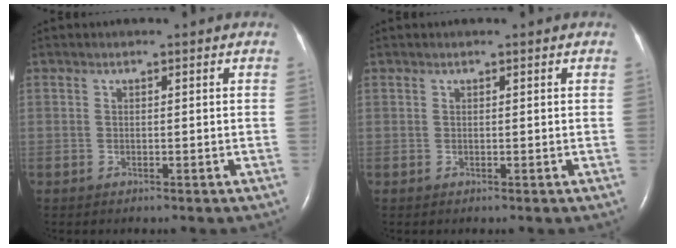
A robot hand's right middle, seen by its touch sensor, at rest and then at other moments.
{"total": 0.0}